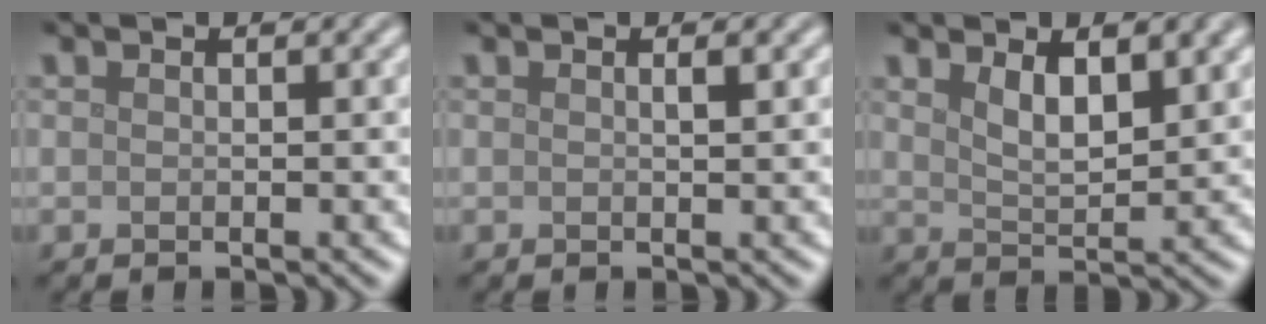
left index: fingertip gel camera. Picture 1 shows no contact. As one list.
[{"total": 0.7, "force": [0.3, 0.1, 0.6], "torque": [-0.009, 0.002, 0.004]}, {"total": 3.9, "force": [2.1, 1.4, 3.0], "torque": [-0.058, -0.004, 0.041]}]